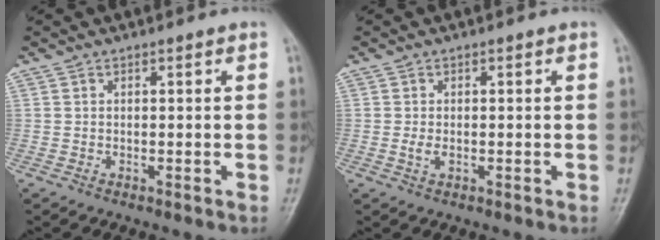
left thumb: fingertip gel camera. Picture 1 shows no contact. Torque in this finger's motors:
{"motor_torque": [0.02, 0.03, 0.25, 0.05, 0.00]}